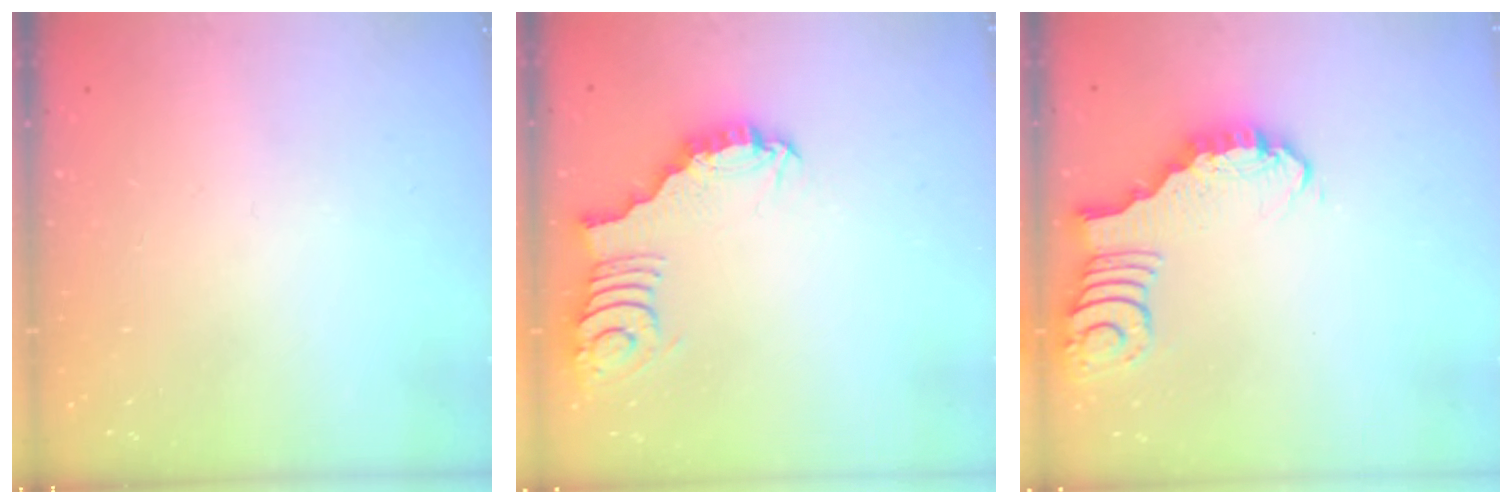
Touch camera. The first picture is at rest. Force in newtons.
{"total": 3.0, "press": 3.0, "slide": 0.0}
{"total": 2.7, "press": 2.7, "slide": 0.2}